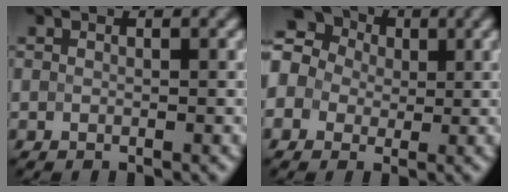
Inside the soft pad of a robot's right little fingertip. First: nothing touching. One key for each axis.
{"total": 9.2, "fx": 1.9, "fy": 8.1, "fz": 3.9, "tx": -0.090, "ty": 0.049, "tz": -0.005}